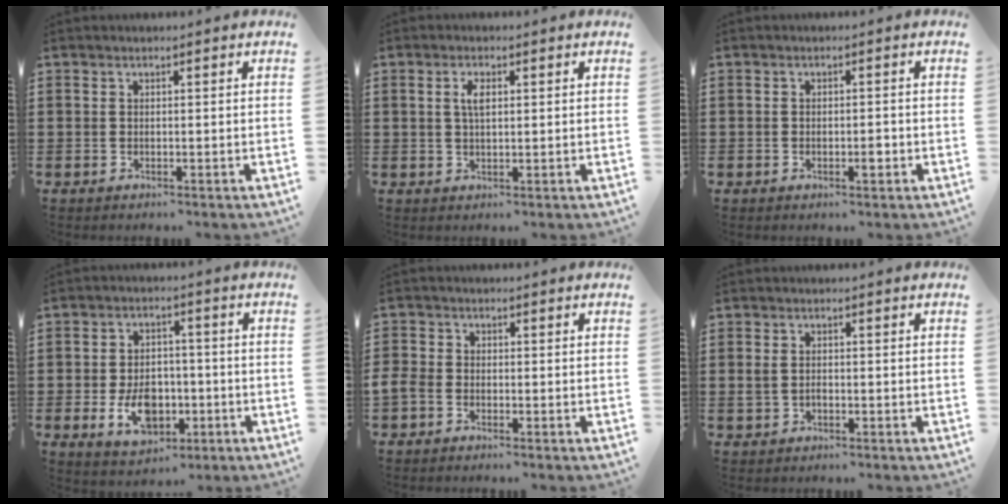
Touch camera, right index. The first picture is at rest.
{"total": 2.9, "force": [0.7, 1.2, 2.6], "torque": [-0.055, 0.008, 0.010]}
{"total": 1.9, "force": [-0.7, 0.9, 1.6], "torque": [-0.028, 0.002, -0.013]}
{"total": 7.3, "force": [-2.0, 4.9, 5.0], "torque": [-0.091, 0.000, -0.041]}
{"total": 2.2, "force": [-1.6, 1.2, 0.9], "torque": [-0.033, -0.002, -0.037]}
{"total": 1.7, "force": [-0.4, 1.1, 1.3], "torque": [-0.026, 0.004, -0.008]}